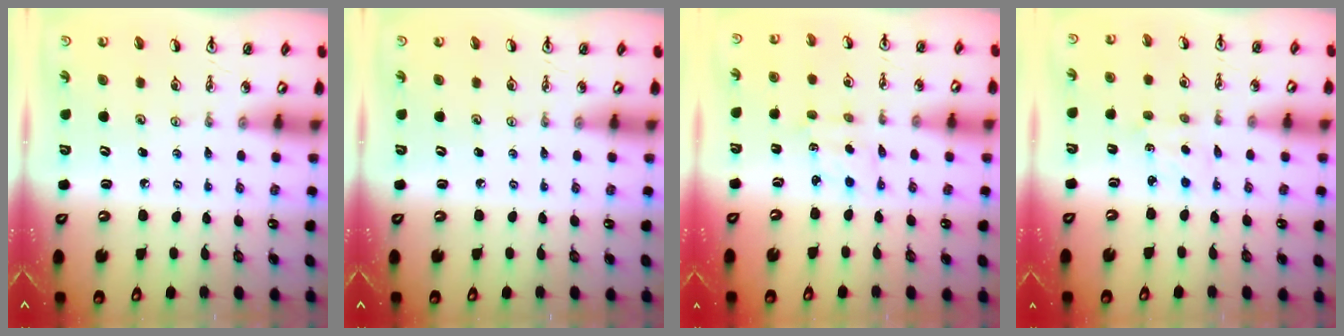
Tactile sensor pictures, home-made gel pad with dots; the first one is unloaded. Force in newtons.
{"total": 0.0}
{"total": 2.0, "press": 1.8, "slide": 0.7}
{"total": 1.5, "press": 1.4, "slide": 0.4}